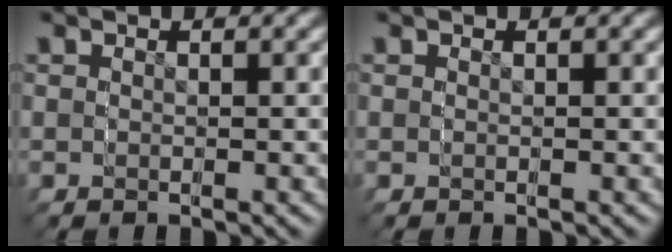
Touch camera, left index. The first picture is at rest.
{"total": 0.0}